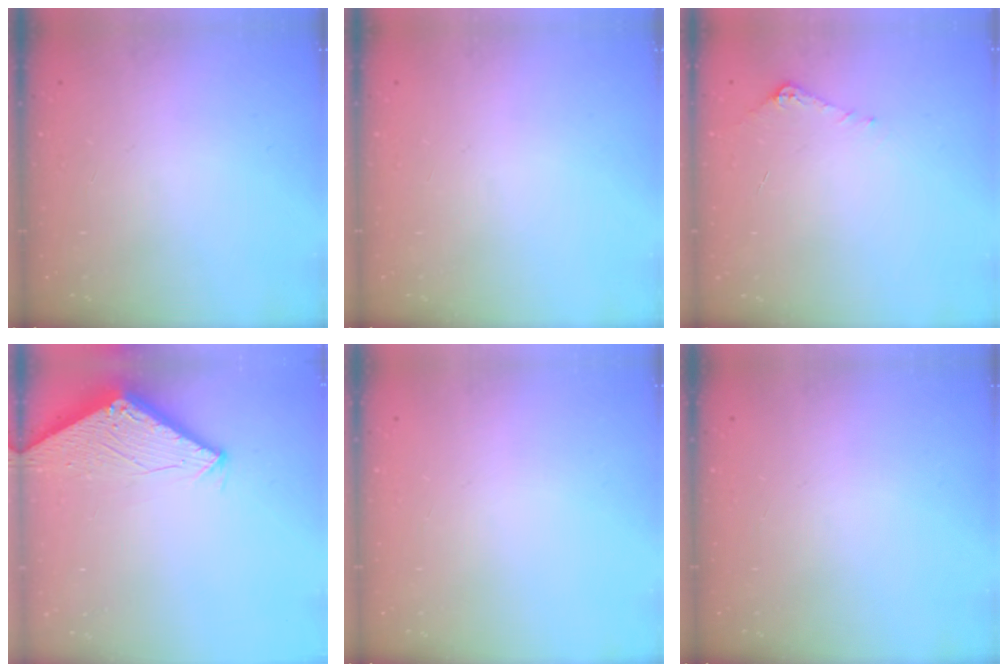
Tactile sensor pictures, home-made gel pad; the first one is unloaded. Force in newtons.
{"total": 0.0}
{"total": 5.1, "press": 5.0, "slide": 0.7}
{"total": 2.8, "press": 2.8, "slide": 0.2}
{"total": 0.0}
{"total": 0.0}